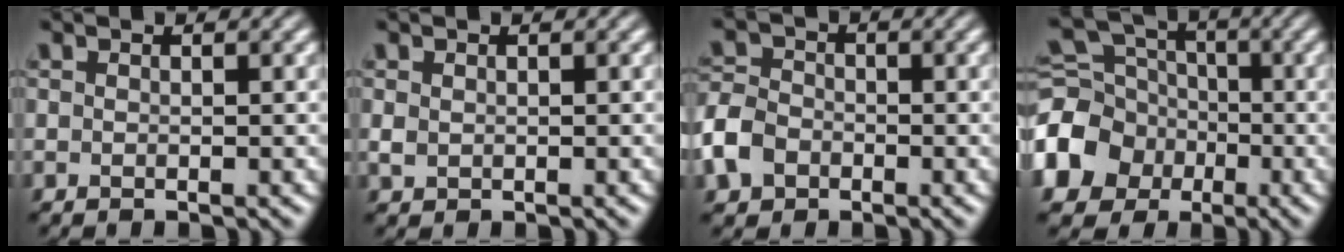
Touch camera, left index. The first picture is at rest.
{"total": 0.8, "force": [0.1, 0.7, 0.3], "torque": [-0.007, -0.001, -0.001]}
{"total": 4.3, "force": [-1.9, 3.3, 1.9], "torque": [-0.048, 0.007, -0.052]}
{"total": 8.5, "force": [-3.0, 7.0, 3.7], "torque": [-0.102, -0.007, -0.068]}